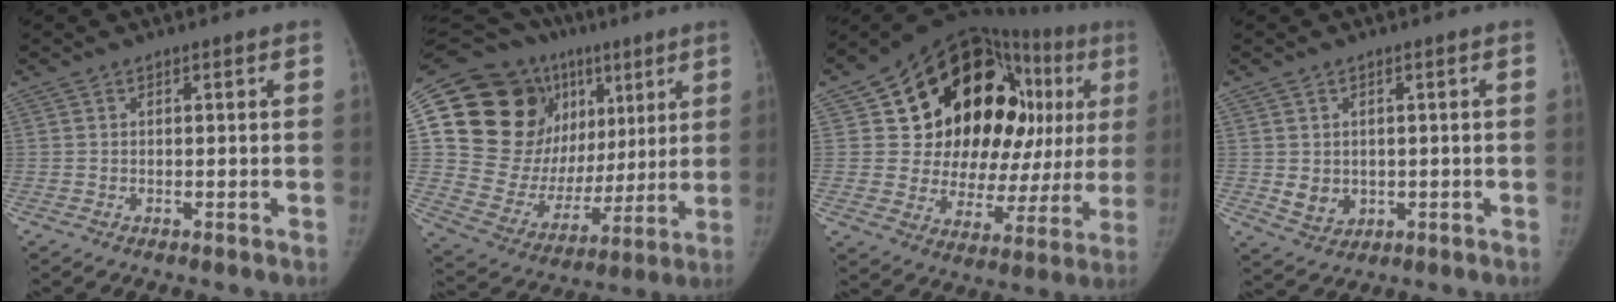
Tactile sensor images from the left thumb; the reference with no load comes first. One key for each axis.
{"total": 28.5, "fx": 10.1, "fy": 20.3, "fz": 17.3, "tx": -0.231, "ty": 0.034, "tz": 0.192}
{"total": 31.5, "fx": 9.4, "fy": 18.2, "fz": 24.0, "tx": -0.293, "ty": 0.030, "tz": 0.155}
{"total": 4.9, "fx": -0.1, "fy": 4.2, "fz": 2.4, "tx": -0.023, "ty": 0.000, "tz": 0.014}